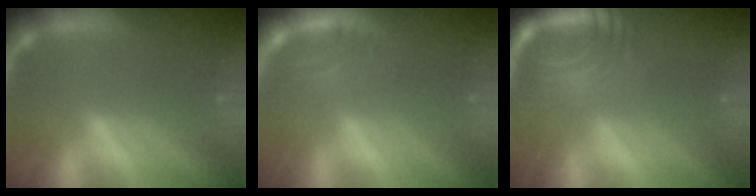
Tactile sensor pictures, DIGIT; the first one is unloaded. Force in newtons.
{"total": 2.5}
{"total": 8.1}